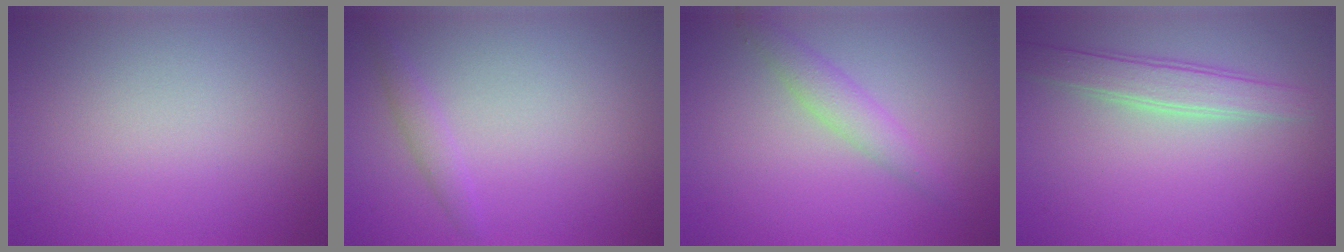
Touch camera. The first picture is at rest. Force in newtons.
{"total": 1.2, "press": 1.2, "slide": 0.0}
{"total": 2.2, "press": 2.2, "slide": 0.1}
{"total": 3.0, "press": 3.0, "slide": 0.2}